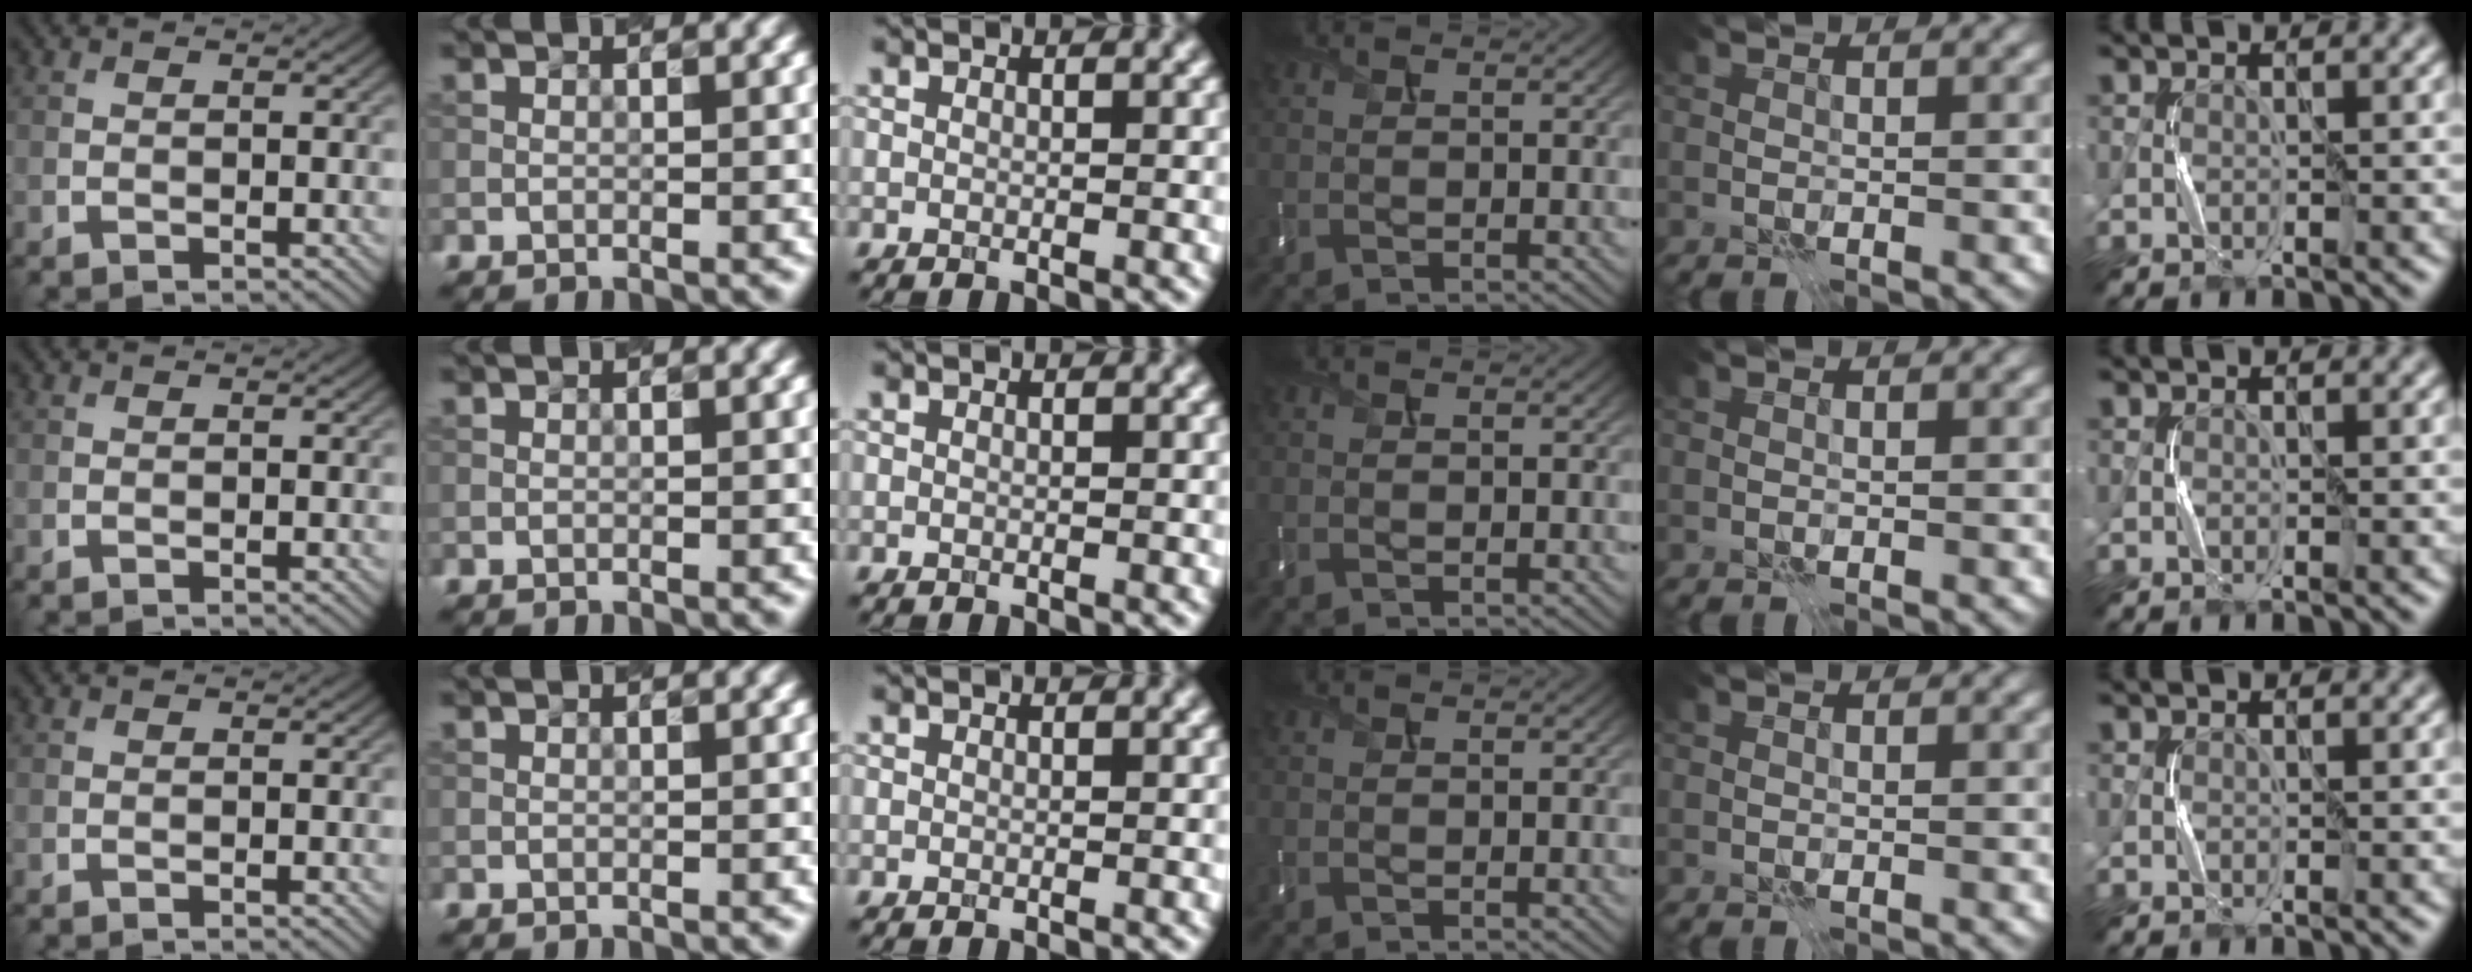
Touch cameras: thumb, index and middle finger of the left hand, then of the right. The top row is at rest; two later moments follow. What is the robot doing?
{"motion": "press", "object": "memory foam"}